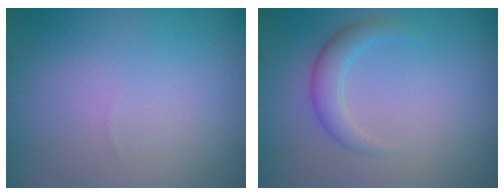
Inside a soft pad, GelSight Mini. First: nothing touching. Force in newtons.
{"total": 2.2, "press": 2.2, "slide": 0.1}